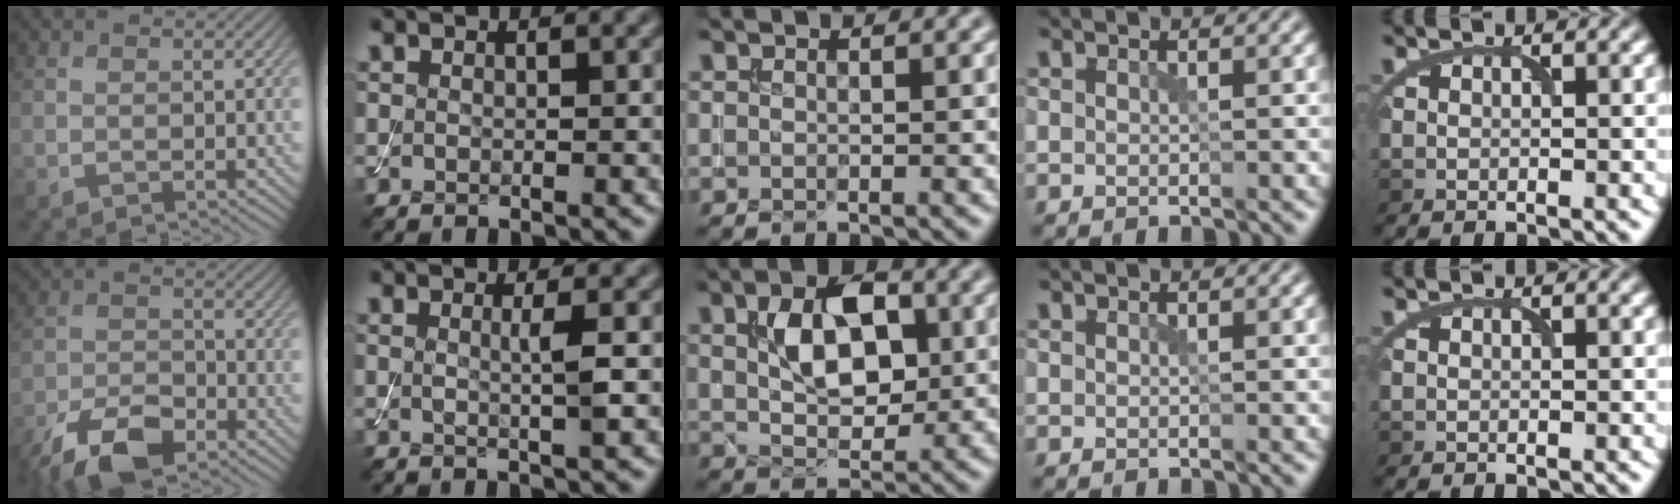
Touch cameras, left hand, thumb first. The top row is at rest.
{"thumb": {"total": 8.4, "force": [-6.0, 3.4, 4.9], "torque": [-0.090, -0.006, -0.119]}, "index": {"total": 1.9, "force": [0.1, 0.3, 1.8], "torque": [-0.031, -0.001, -0.004]}, "middle": {"total": 6.3, "force": [1.7, 3.7, 4.8], "torque": [-0.084, 0.002, 0.026]}}